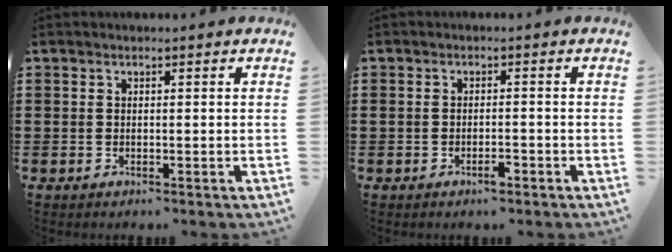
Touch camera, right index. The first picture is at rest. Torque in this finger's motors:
{"motor_torque": [-0.14, 0.06, 0.00, 0.00]}